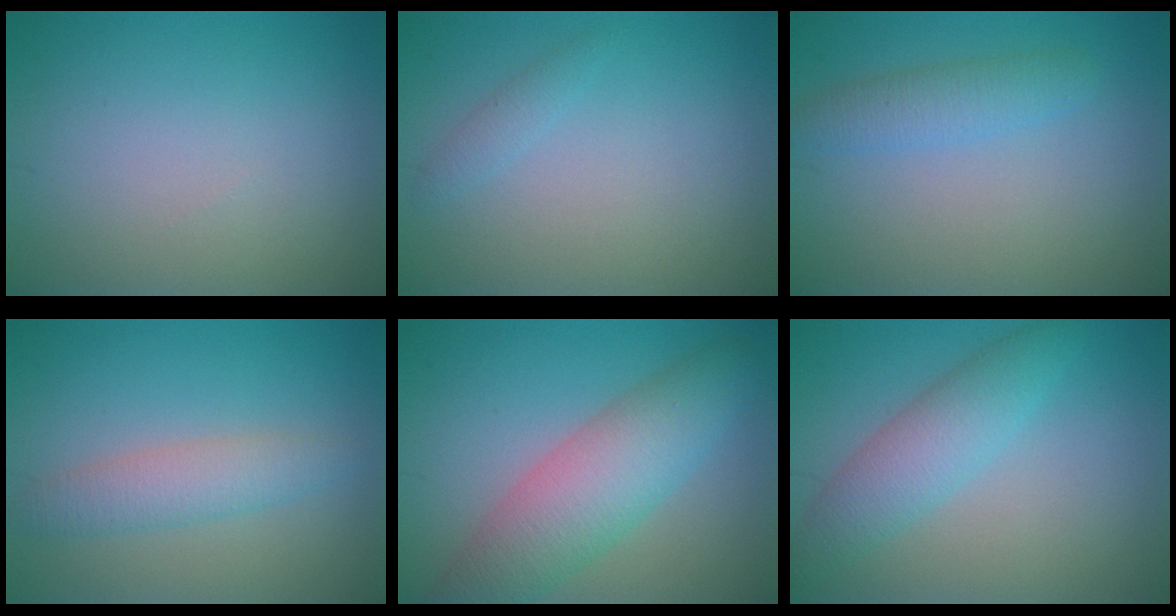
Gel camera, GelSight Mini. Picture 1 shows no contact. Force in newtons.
{"total": 1.0, "press": 1.0, "slide": 0.1}
{"total": 2.4, "press": 2.4, "slide": 0.1}
{"total": 3.0, "press": 3.0, "slide": 0.1}
{"total": 6.7, "press": 6.7, "slide": 0.3}
{"total": 4.1, "press": 4.1, "slide": 0.2}